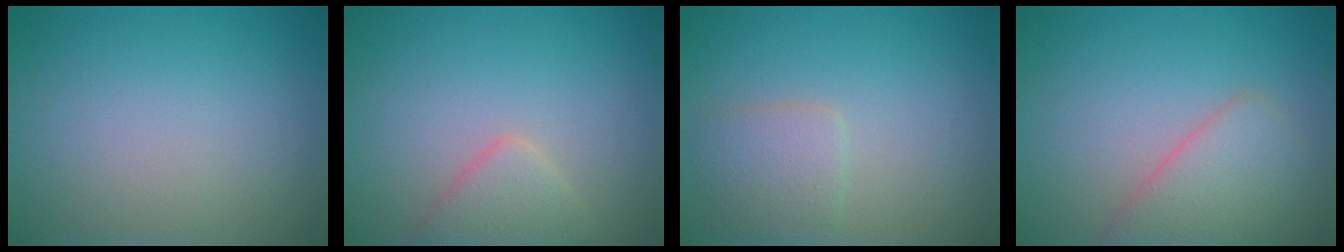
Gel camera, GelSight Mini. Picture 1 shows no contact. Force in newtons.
{"total": 2.6, "press": 2.6, "slide": 0.2}
{"total": 2.5, "press": 2.5, "slide": 0.1}
{"total": 3.8, "press": 3.8, "slide": 0.2}